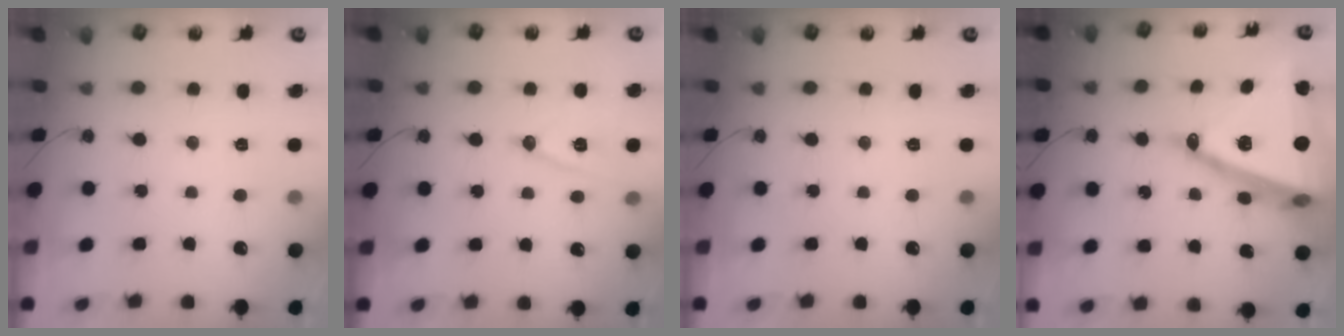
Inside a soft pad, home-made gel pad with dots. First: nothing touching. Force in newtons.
{"total": 9.9, "press": 9.3, "slide": 3.4}
{"total": 0.0}
{"total": 27.3, "press": 27.0, "slide": 3.6}